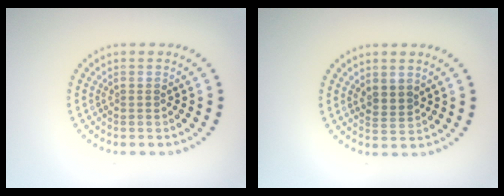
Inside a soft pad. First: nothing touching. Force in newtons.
{"total": 1.6, "press": 1.3, "slide": 1.0}